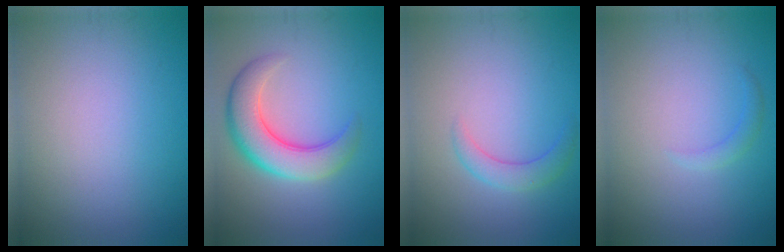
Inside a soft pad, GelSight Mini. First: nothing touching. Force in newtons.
{"total": 6.2, "press": 6.2, "slide": 0.2}
{"total": 2.0, "press": 2.0, "slide": 0.1}
{"total": 1.0, "press": 1.0, "slide": 0.1}